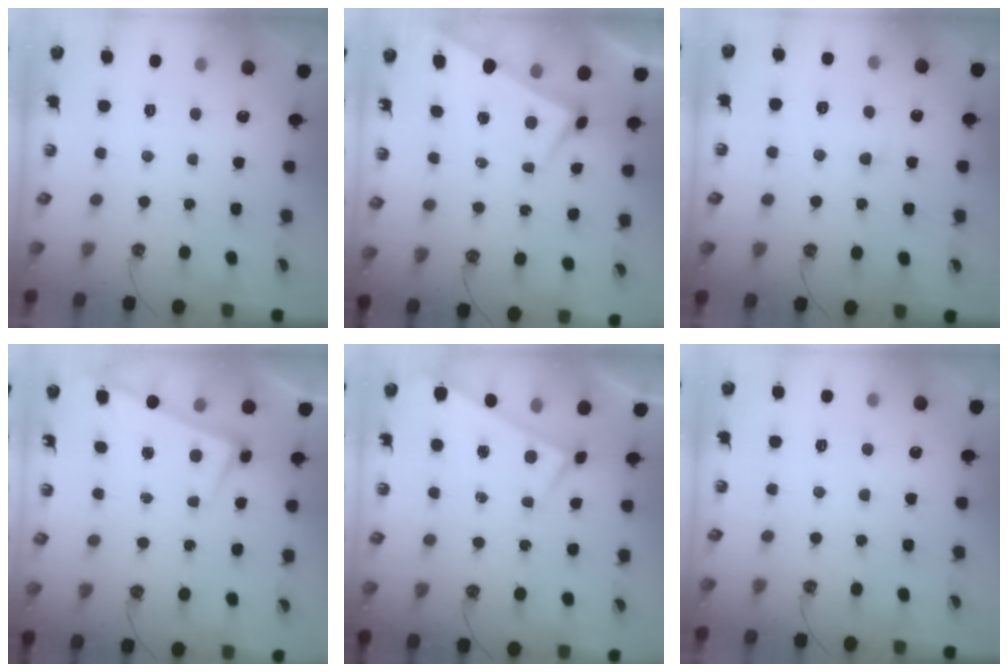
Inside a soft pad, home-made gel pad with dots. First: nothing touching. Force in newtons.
{"total": 2.8, "press": 2.8, "slide": 0.6}
{"total": 2.3, "press": 2.2, "slide": 0.8}
{"total": 2.6, "press": 2.5, "slide": 0.7}
{"total": 0.0}
{"total": 1.3, "press": 1.2, "slide": 0.4}